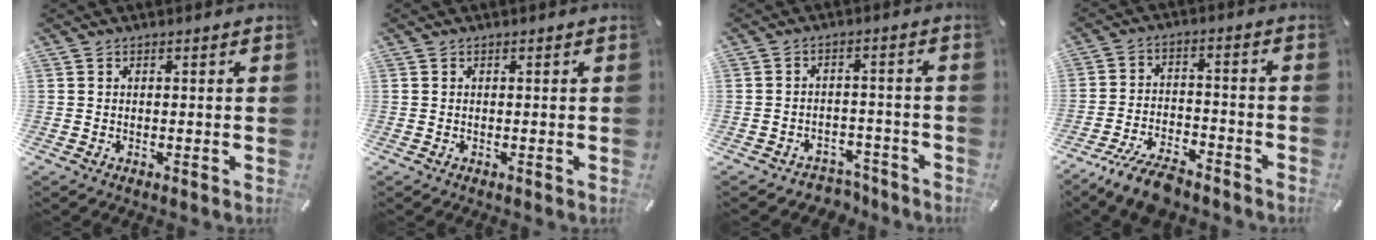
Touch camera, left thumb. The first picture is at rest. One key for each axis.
{"total": 0.0}
{"total": 4.1, "fx": -3.2, "fy": 2.5, "fz": 0.8, "tx": -0.013, "ty": 0.013, "tz": -0.060}
{"total": 10.2, "fx": -8.3, "fy": 3.3, "fz": 4.9, "tx": -0.083, "ty": 0.047, "tz": -0.157}